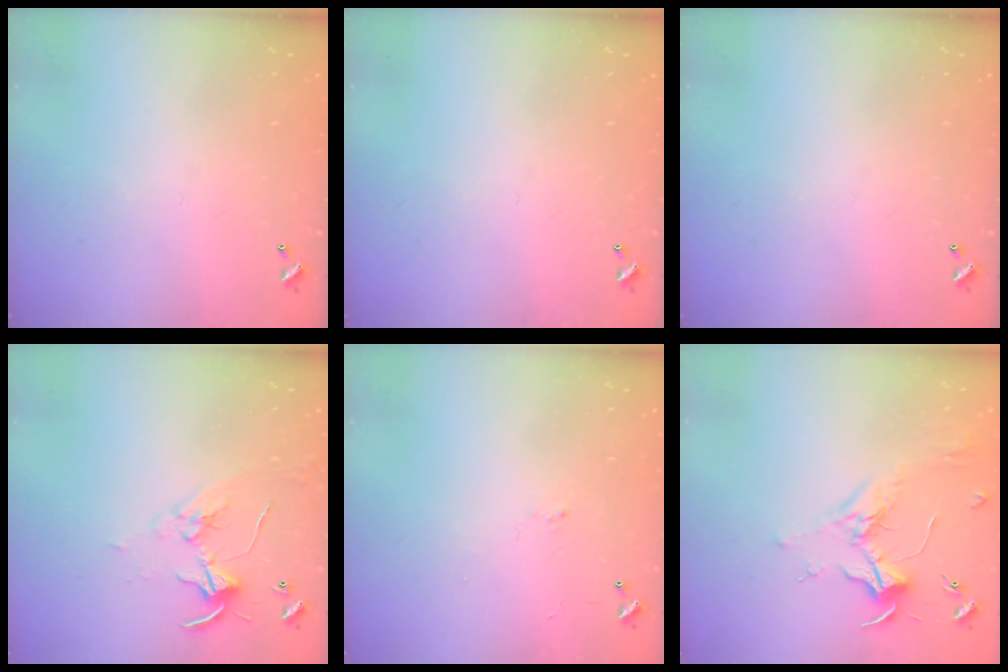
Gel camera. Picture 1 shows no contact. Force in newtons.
{"total": 0.0}
{"total": 0.0}
{"total": 4.9, "press": 4.9, "slide": 0.3}
{"total": 0.6, "press": 0.2, "slide": 0.6}
{"total": 1.8, "press": 1.7, "slide": 0.6}